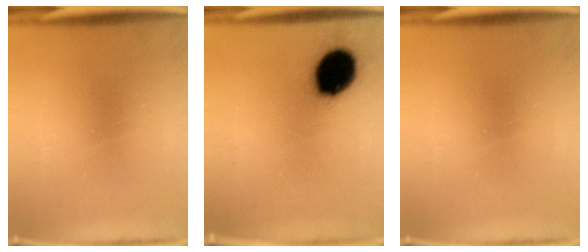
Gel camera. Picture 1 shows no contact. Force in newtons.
{"total": 14.1}
{"total": 0.0}